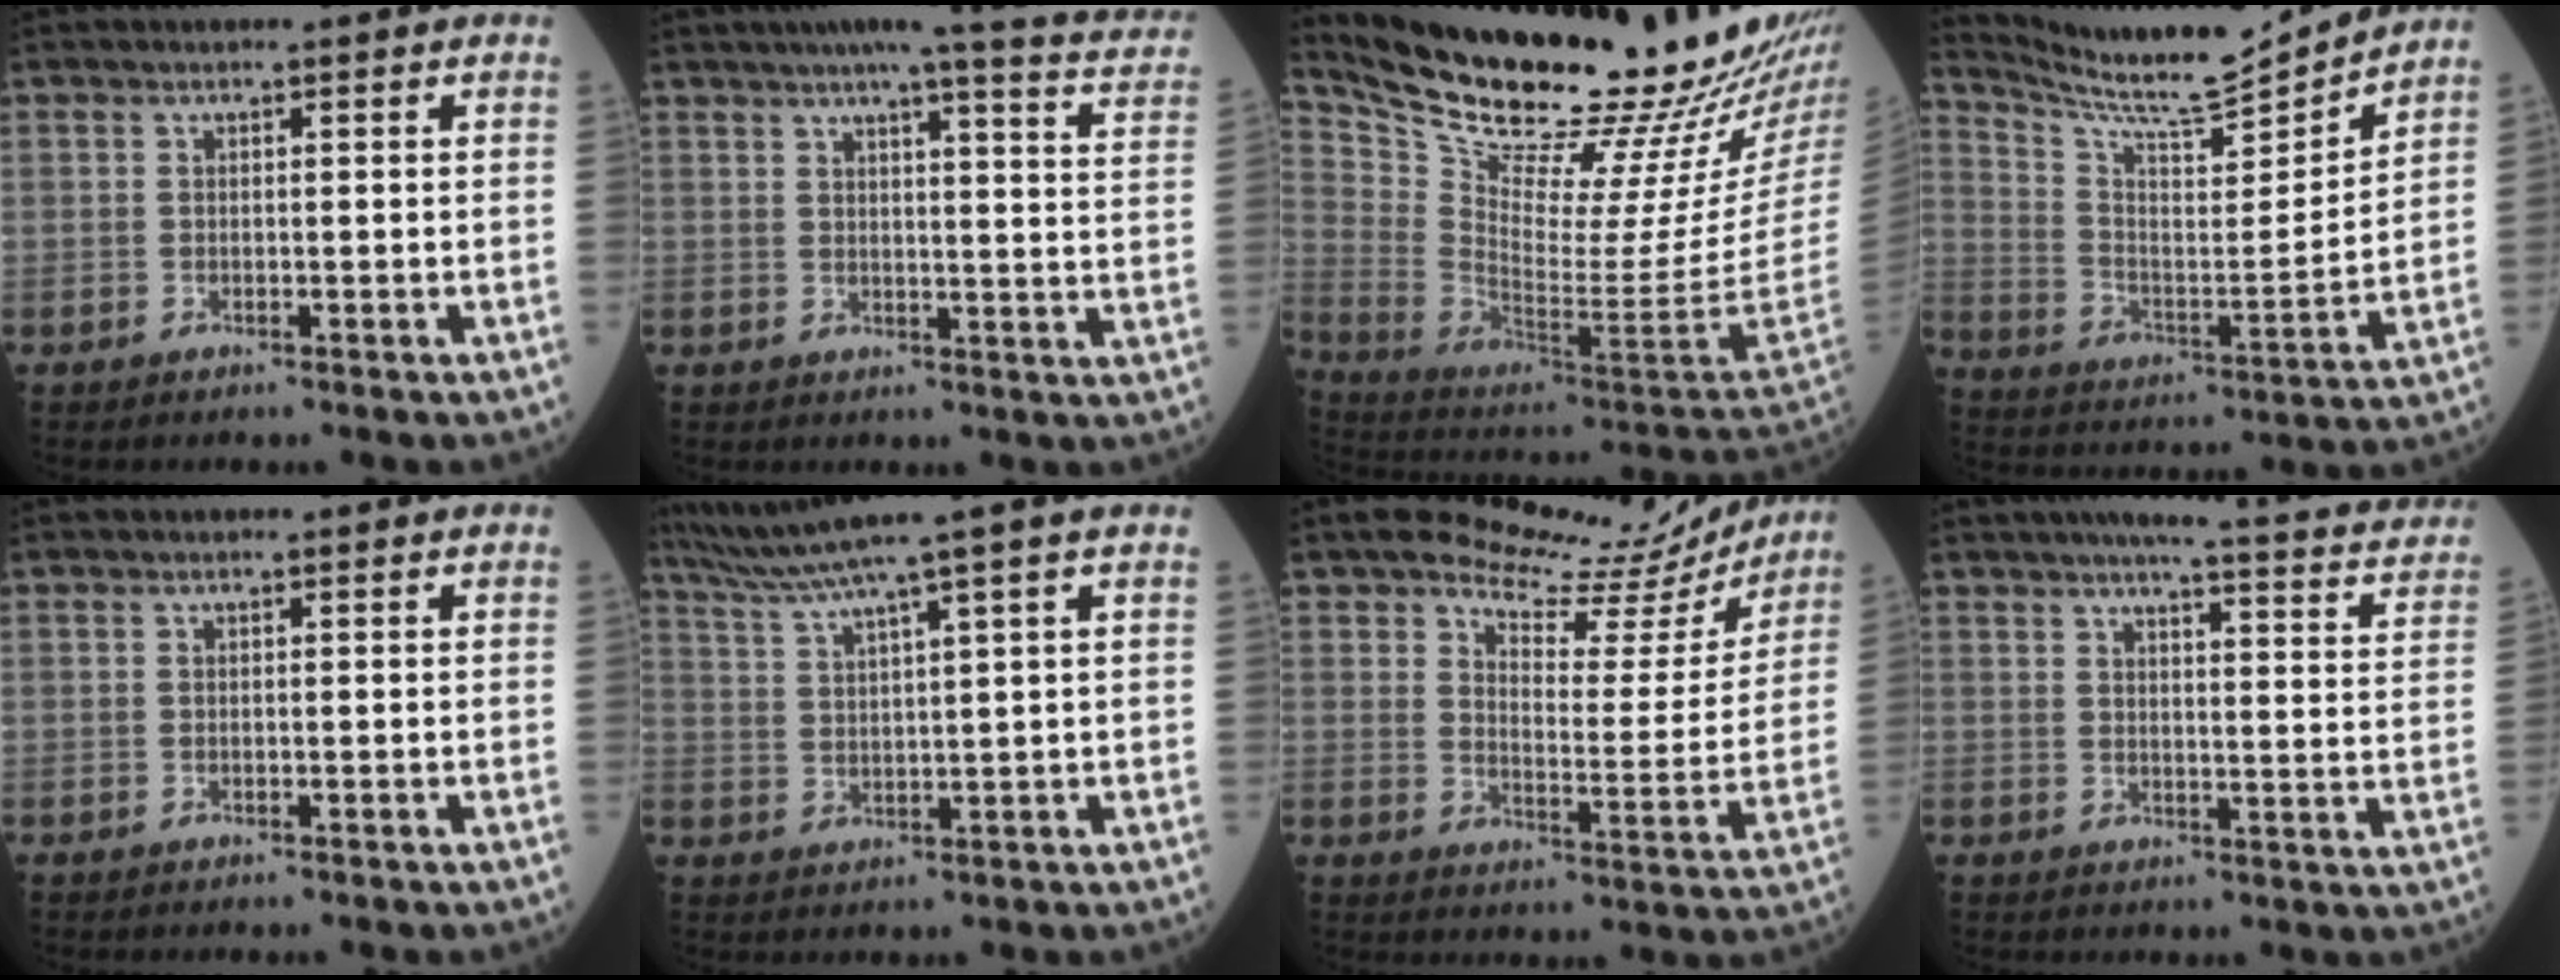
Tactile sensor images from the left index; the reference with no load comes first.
{"total": 20.1, "force": [17.3, 1.3, 10.2], "torque": [-0.124, -0.024, 0.188]}
{"total": 30.6, "force": [26.9, 1.0, 14.5], "torque": [-0.248, -0.119, 0.387]}
{"total": 15.6, "force": [14.9, 0.1, 4.6], "torque": [-0.094, -0.019, 0.245]}
{"total": 0.0}
{"total": 7.8, "force": [6.1, -2.4, 4.3], "torque": [-0.076, 0.015, 0.112]}
{"total": 16.7, "force": [15.6, 4.0, 4.4], "torque": [-0.052, -0.034, 0.193]}
{"total": 21.8, "force": [19.6, 2.1, 9.4], "torque": [-0.112, -0.039, 0.219]}